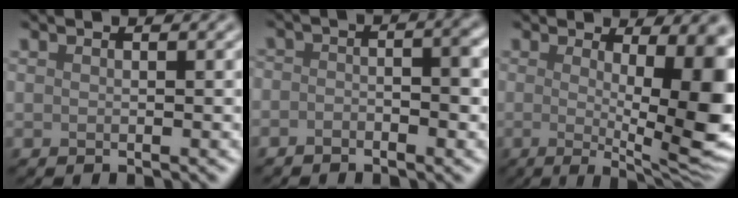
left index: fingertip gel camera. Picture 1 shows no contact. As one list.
[{"total": 3.0, "force": [-1.1, 1.5, 2.4], "torque": [-0.029, 0.005, -0.021]}, {"total": 11.3, "force": [0.0, 2.9, 10.9], "torque": [-0.120, -0.008, -0.003]}]